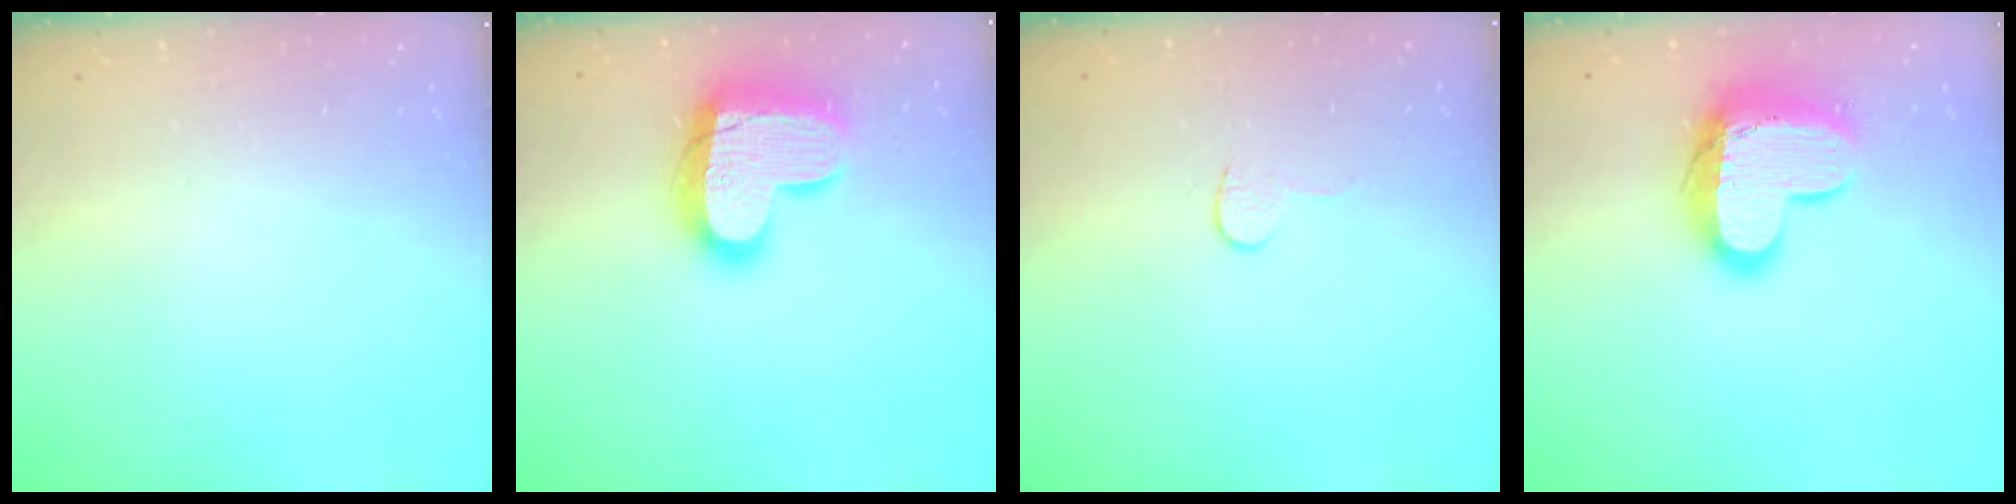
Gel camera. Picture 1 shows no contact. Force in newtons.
{"total": 17.6, "press": 17.6, "slide": 1.5}
{"total": 4.7, "press": 4.7, "slide": 0.4}
{"total": 14.3, "press": 14.3, "slide": 1.2}